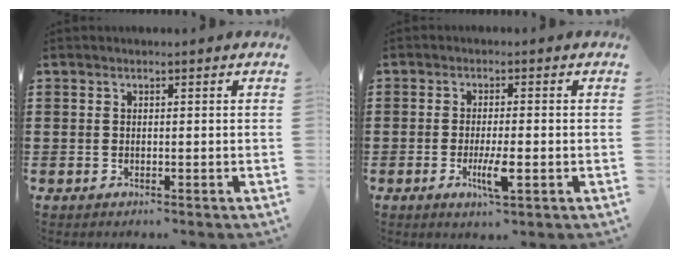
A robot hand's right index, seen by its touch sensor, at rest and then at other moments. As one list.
[{"total": 4.9, "force": [-1.6, 0.9, 4.5], "torque": [-0.087, -0.009, -0.030]}]